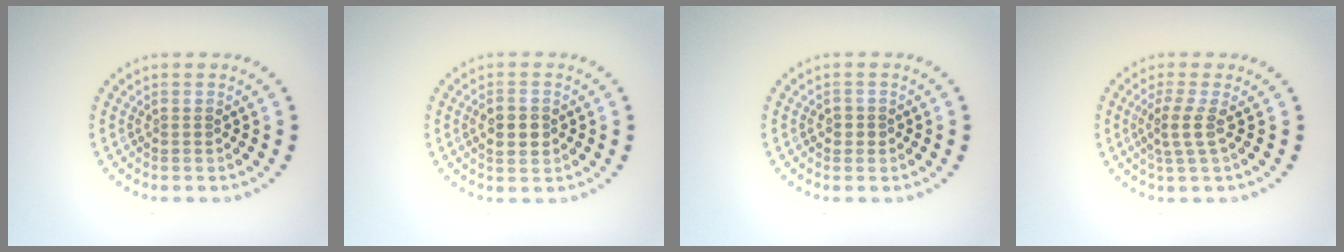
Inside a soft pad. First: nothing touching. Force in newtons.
{"total": 2.6, "press": 2.6, "slide": 0.1}
{"total": 1.1, "press": 1.0, "slide": 0.5}
{"total": 2.2, "press": 1.6, "slide": 1.4}